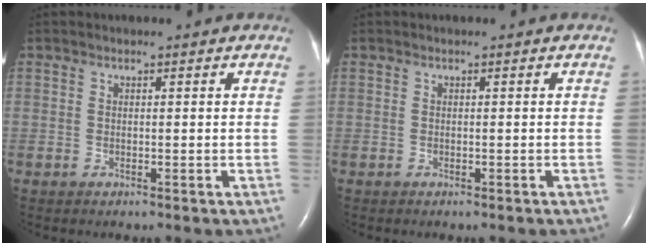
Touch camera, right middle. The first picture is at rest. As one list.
[{"total": 0.0}]